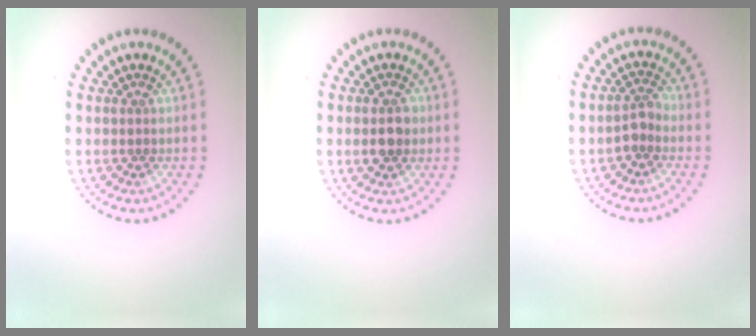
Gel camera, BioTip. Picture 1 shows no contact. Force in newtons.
{"total": 2.2, "press": 2.2, "slide": 0.2}
{"total": 1.7, "press": 1.4, "slide": 0.9}